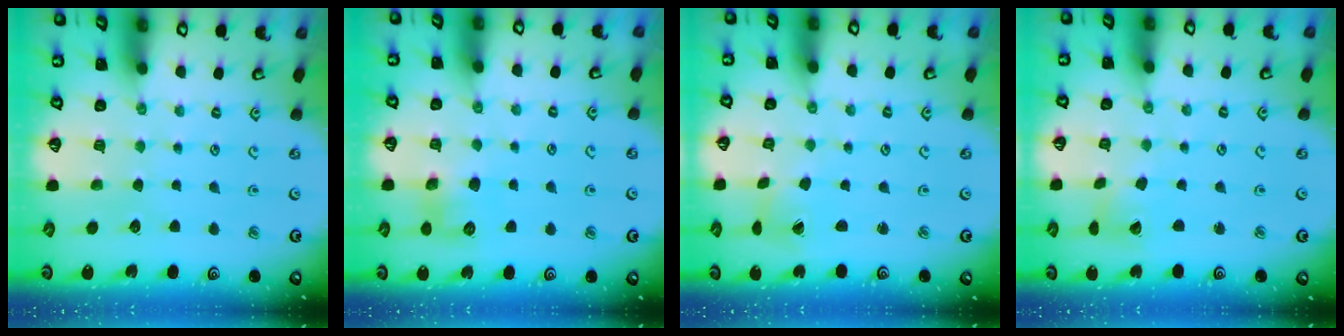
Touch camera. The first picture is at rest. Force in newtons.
{"total": 6.7, "press": 6.7, "slide": 0.4}
{"total": 1.7, "press": 1.7, "slide": 0.2}
{"total": 4.9, "press": 4.9, "slide": 0.4}